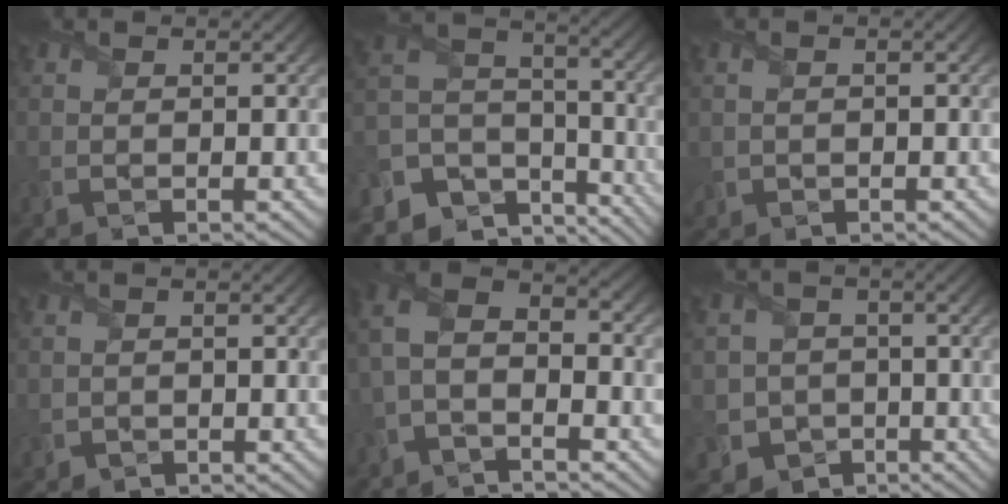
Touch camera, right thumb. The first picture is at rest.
{"total": 12.2, "force": [-8.3, 7.8, 4.5], "torque": [-0.131, -0.017, -0.130]}
{"total": 1.3, "force": [-0.2, 1.0, 0.8], "torque": [-0.021, -0.002, 0.000]}
{"total": 1.1, "force": [-0.5, 1.0, 0.1], "torque": [-0.009, -0.006, -0.010]}
{"total": 6.4, "force": [-2.5, 3.5, 4.7], "torque": [-0.104, 0.005, -0.065]}
{"total": 7.1, "force": [-2.4, 6.6, 1.2], "torque": [-0.040, -0.009, -0.071]}